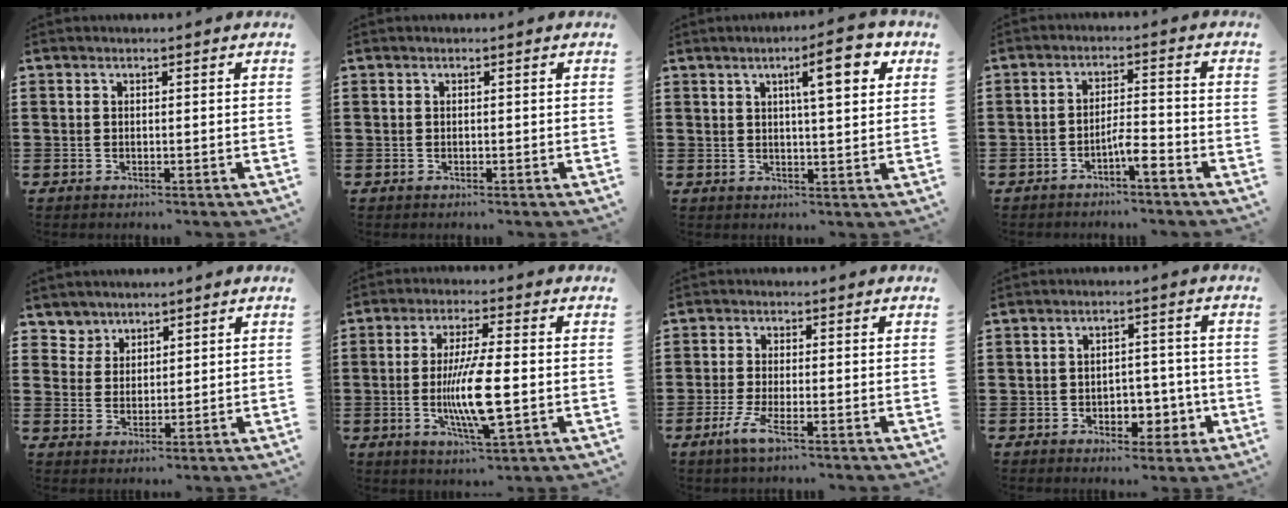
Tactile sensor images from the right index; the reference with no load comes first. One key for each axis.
{"total": 0.0}
{"total": 7.8, "fx": 3.5, "fy": 1.8, "fz": 6.8, "tx": -0.100, "ty": -0.005, "tz": 0.047}
{"total": 3.8, "fx": -2.5, "fy": 0.6, "fz": 2.8, "tx": -0.051, "ty": 0.009, "tz": -0.047}
{"total": 3.8, "fx": 2.8, "fy": 2.5, "fz": -0.5, "tx": -0.010, "ty": 0.004, "tz": 0.054}
{"total": 9.7, "fx": -1.5, "fy": 1.8, "fz": 9.4, "tx": -0.183, "ty": -0.015, "tz": -0.029}
{"total": 3.8, "fx": -1.9, "fy": 0.4, "fz": 3.3, "tx": -0.082, "ty": -0.017, "tz": -0.040}
{"total": 4.4, "fx": -1.6, "fy": 3.4, "fz": 2.4, "tx": -0.033, "ty": 0.002, "tz": -0.033}